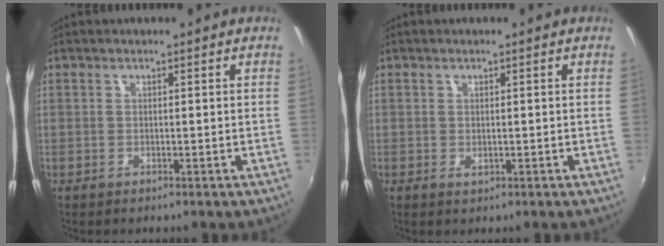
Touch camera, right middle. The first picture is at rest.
{"total": 0.7, "force": [0.0, 0.4, 0.5], "torque": [-0.007, -0.001, 0.001]}